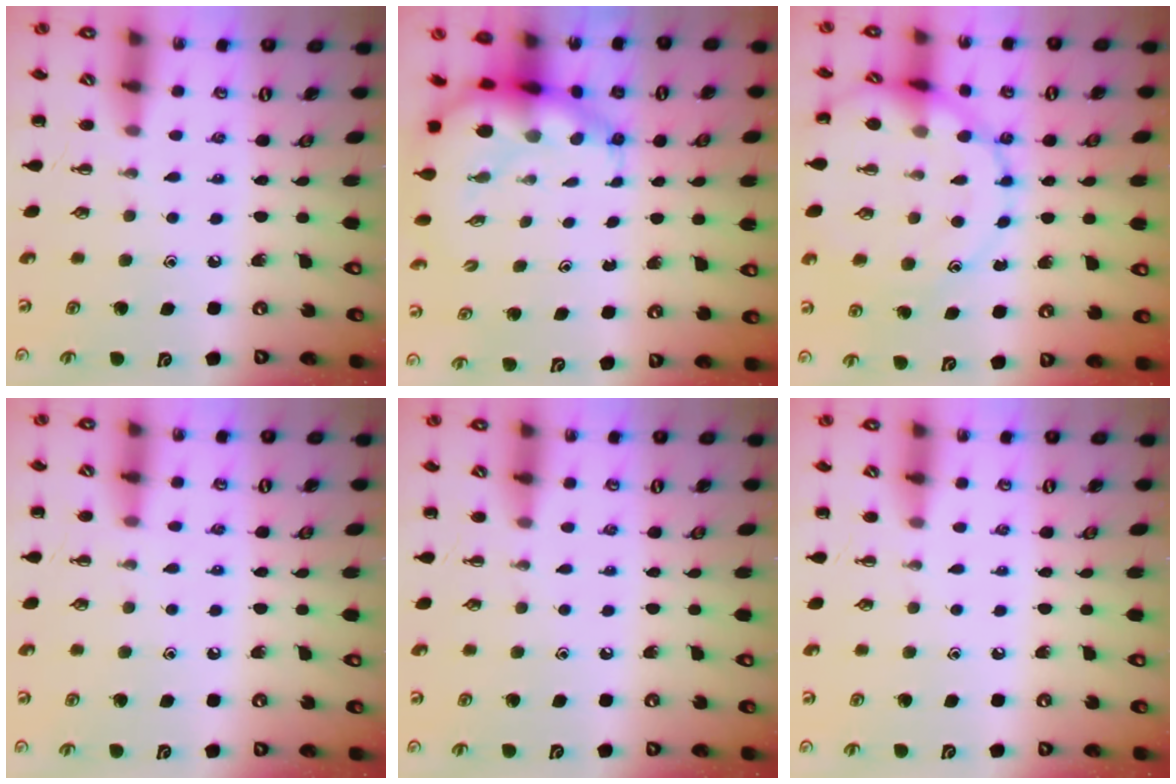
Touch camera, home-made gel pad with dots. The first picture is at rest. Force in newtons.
{"total": 8.8, "press": 8.4, "slide": 2.6}
{"total": 14.6, "press": 14.6, "slide": 1.3}
{"total": 6.5, "press": 6.1, "slide": 2.2}
{"total": 0.0}
{"total": 0.0}